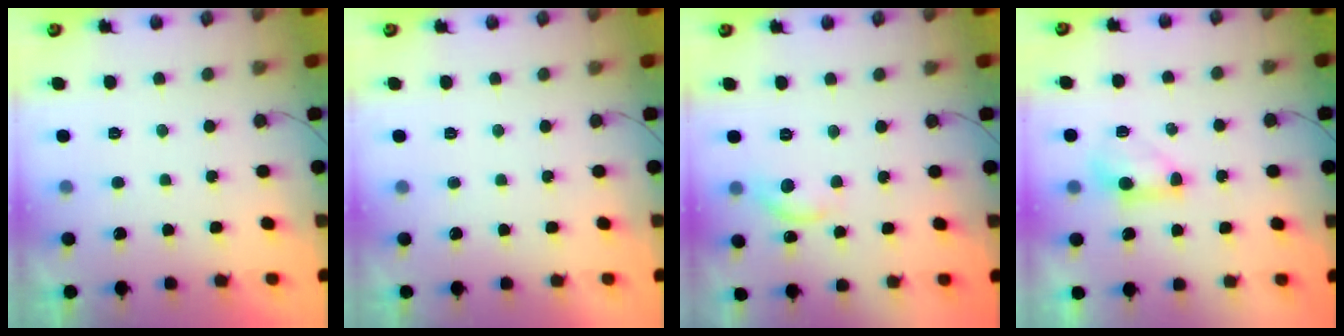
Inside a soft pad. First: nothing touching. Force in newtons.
{"total": 0.0}
{"total": 9.0, "press": 9.0, "slide": 0.5}
{"total": 5.9, "press": 5.9, "slide": 0.7}